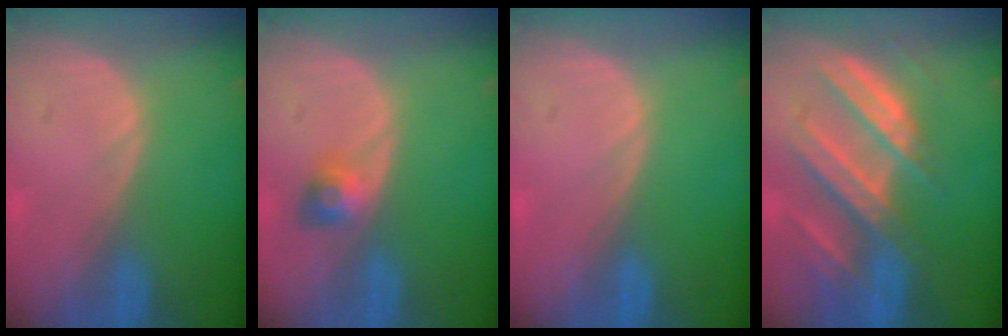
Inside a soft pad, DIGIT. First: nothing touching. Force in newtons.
{"total": 3.0, "press": 2.6, "slide": 1.3}
{"total": 0.0}
{"total": 9.6, "press": 8.5, "slide": 4.5}